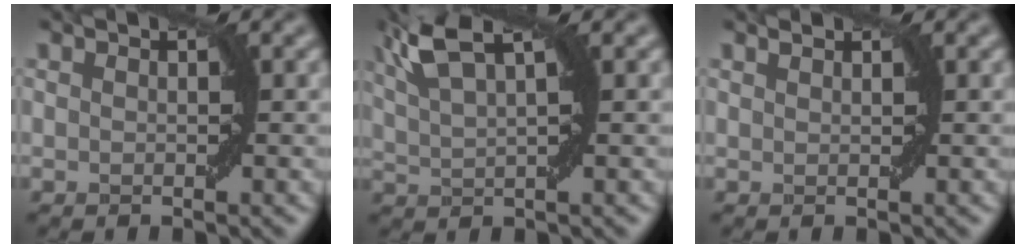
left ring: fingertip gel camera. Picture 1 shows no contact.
{"total": 5.7, "force": [3.2, 1.6, 4.5], "torque": [-0.093, 0.023, 0.064]}
{"total": 0.5, "force": [0.5, 0.1, 0.1], "torque": [-0.003, 0.002, 0.011]}